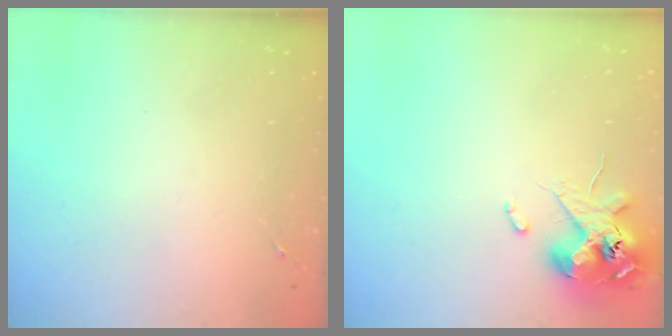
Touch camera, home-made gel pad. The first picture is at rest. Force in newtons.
{"total": 12.1, "press": 12.0, "slide": 2.0}